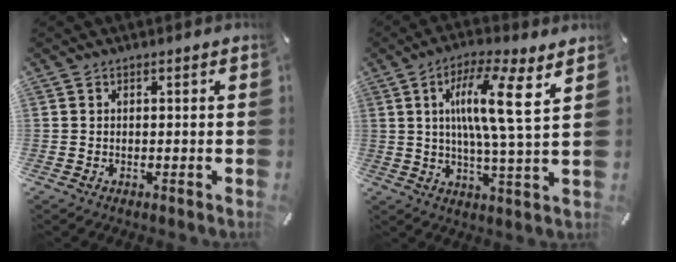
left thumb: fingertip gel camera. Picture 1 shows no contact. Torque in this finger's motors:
{"motor_torque": [0.52, 0.44, 0.72, 0.01, 0.42]}